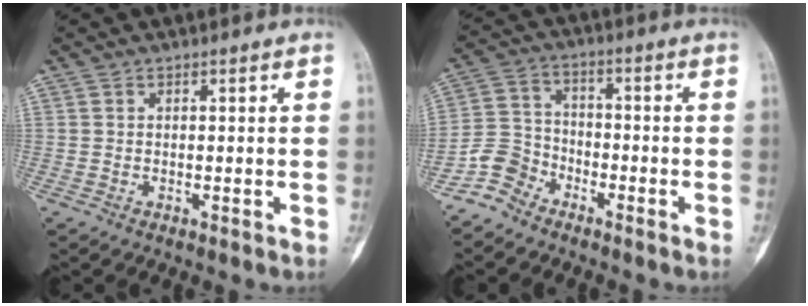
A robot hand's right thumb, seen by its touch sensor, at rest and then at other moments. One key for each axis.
{"total": 6.5, "fx": -5.0, "fy": 4.0, "fz": 0.7, "tx": 0.005, "ty": 0.039, "tz": -0.116}